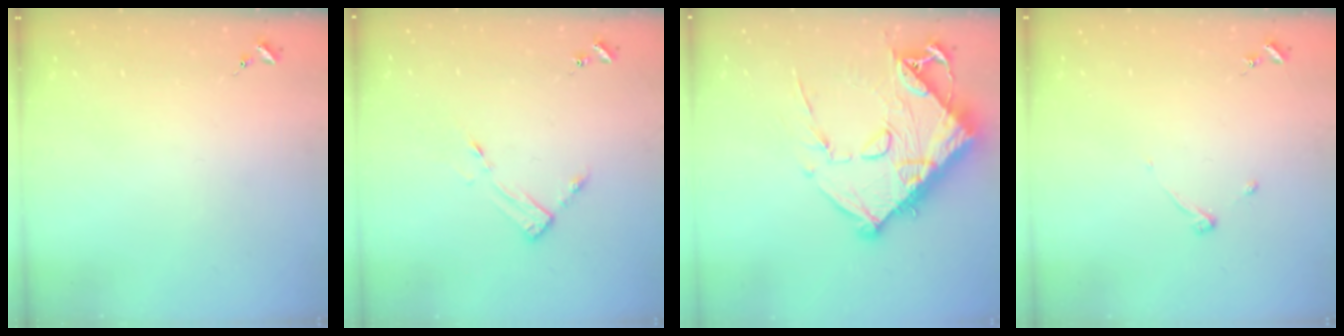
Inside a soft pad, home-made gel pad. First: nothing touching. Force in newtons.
{"total": 4.2, "press": 4.2, "slide": 0.5}
{"total": 17.9, "press": 17.8, "slide": 2.0}
{"total": 3.3, "press": 3.3, "slide": 0.4}